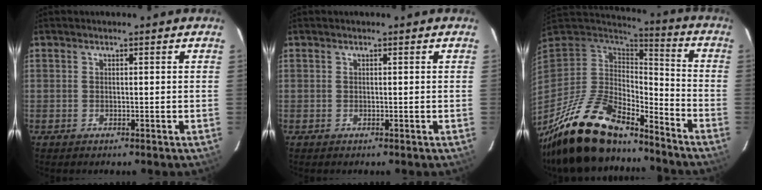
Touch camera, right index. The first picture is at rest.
{"total": 0.0}
{"total": 23.1, "force": [-17.8, 7.8, 12.6], "torque": [-0.250, -0.032, -0.304]}